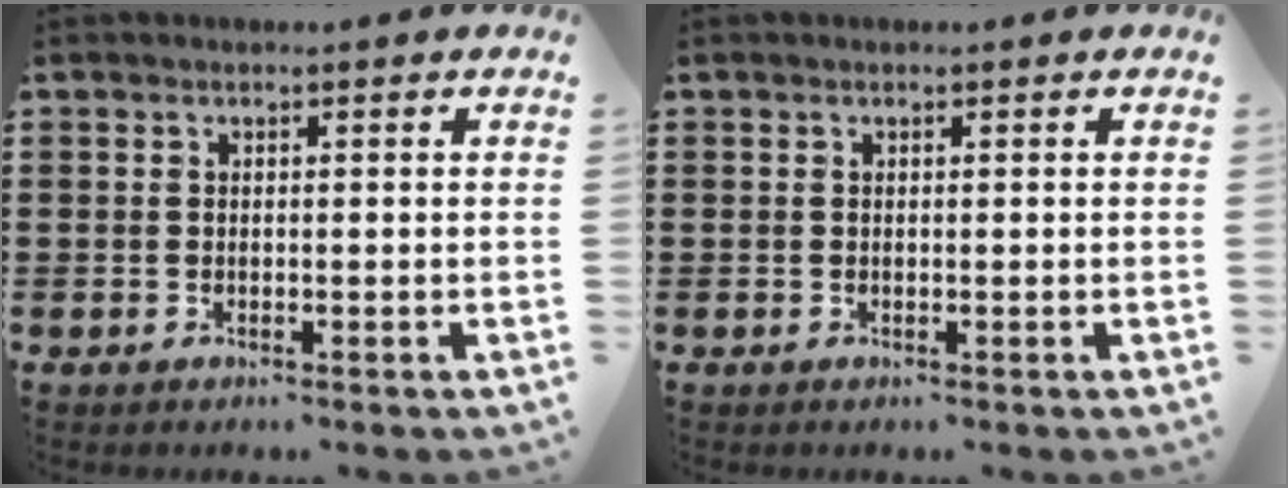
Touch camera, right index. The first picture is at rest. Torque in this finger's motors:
{"motor_torque": [0.15, 0.16, 0.00, 0.00]}